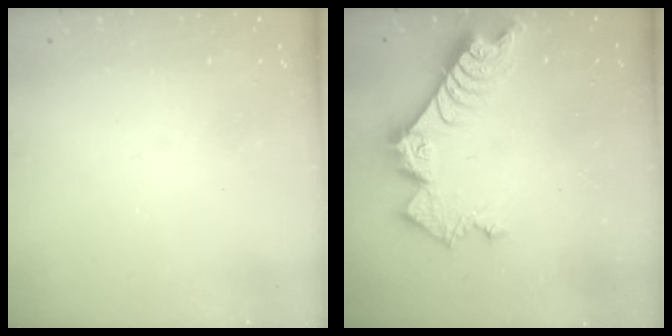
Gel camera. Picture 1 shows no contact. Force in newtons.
{"total": 10.7, "press": 10.6, "slide": 1.1}